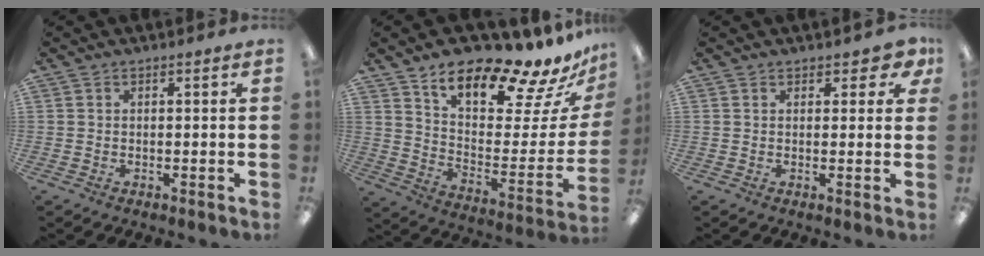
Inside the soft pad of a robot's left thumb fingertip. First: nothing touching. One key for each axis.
{"total": 17.2, "fx": 15.1, "fy": 4.1, "fz": 7.1, "tx": -0.107, "ty": -0.127, "tz": 0.249}
{"total": 3.4, "fx": 2.2, "fy": 1.9, "fz": 1.7, "tx": -0.013, "ty": -0.003, "tz": 0.037}